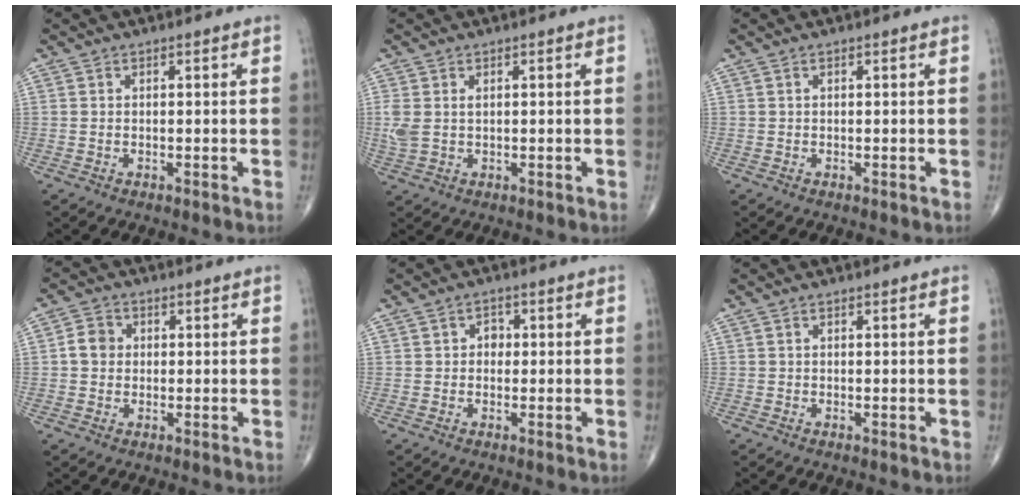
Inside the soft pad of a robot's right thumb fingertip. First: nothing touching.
{"total": 3.7, "force": [0.6, 2.3, 2.8], "torque": [-0.086, 0.010, 0.016]}
{"total": 0.0}
{"total": 3.8, "force": [0.1, 3.4, 1.7], "torque": [-0.020, 0.008, -0.005]}
{"total": 2.1, "force": [0.0, 1.8, 1.1], "torque": [-0.001, 0.006, -0.006]}
{"total": 0.0}